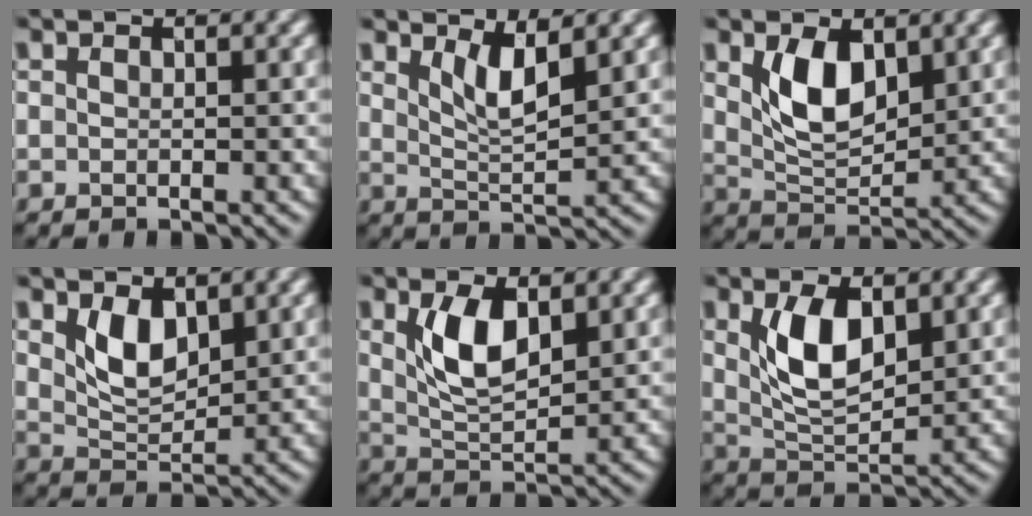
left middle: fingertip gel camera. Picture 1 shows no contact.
{"total": 3.3, "force": [1.6, 0.8, 2.7], "torque": [-0.057, -0.011, 0.034]}
{"total": 5.1, "force": [1.6, 2.7, 4.0], "torque": [-0.089, -0.006, 0.033]}
{"total": 3.4, "force": [1.4, 1.8, 2.6], "torque": [-0.058, -0.008, 0.031]}
{"total": 4.8, "force": [1.4, 2.2, 4.0], "torque": [-0.093, -0.003, 0.028]}
{"total": 5.4, "force": [1.4, 2.6, 4.5], "torque": [-0.101, -0.004, 0.030]}